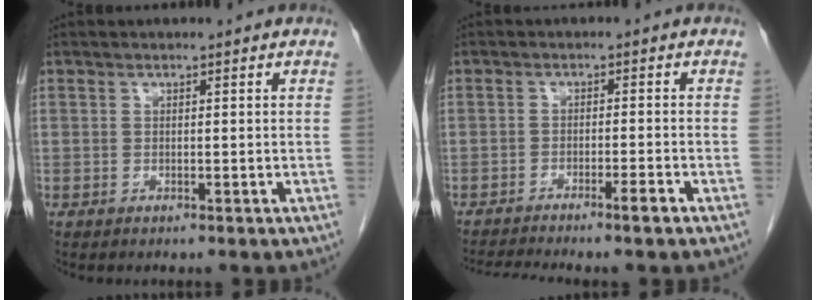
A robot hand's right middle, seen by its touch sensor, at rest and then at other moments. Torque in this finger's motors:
{"motor_torque": [0.50, -0.39, 0.02, 0.02]}